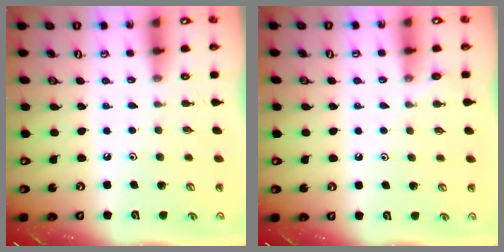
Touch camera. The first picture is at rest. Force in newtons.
{"total": 3.5, "press": 3.4, "slide": 0.4}